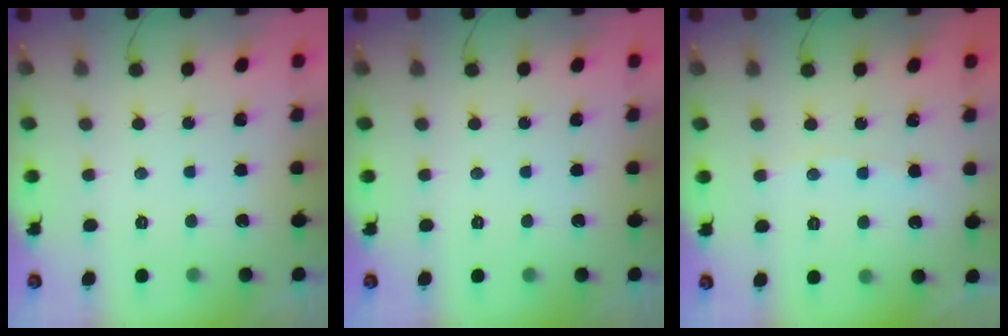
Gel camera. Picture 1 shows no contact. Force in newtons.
{"total": 0.0}
{"total": 3.9, "press": 3.8, "slide": 0.6}